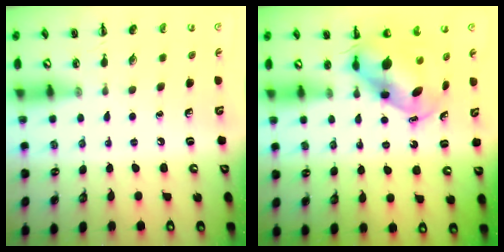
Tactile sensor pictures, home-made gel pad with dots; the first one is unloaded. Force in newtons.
{"total": 6.6, "press": 6.5, "slide": 1.4}